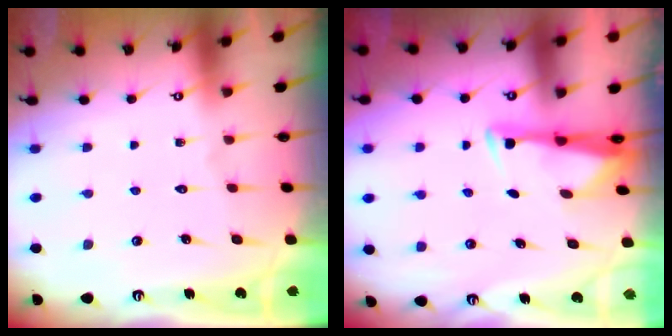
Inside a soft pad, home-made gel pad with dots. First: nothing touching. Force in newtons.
{"total": 3.3, "press": 3.2, "slide": 0.9}